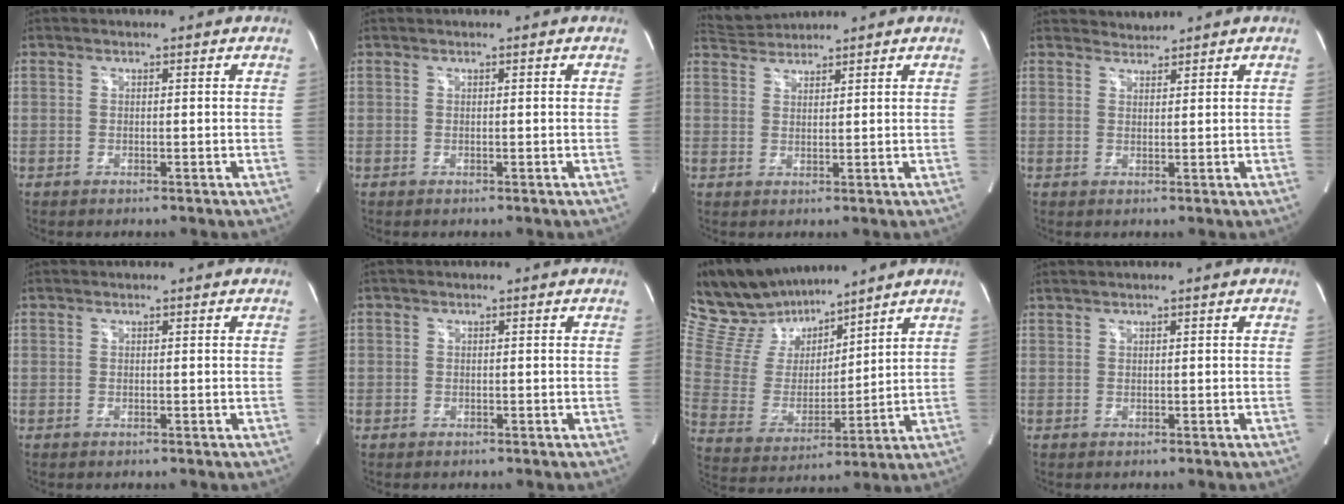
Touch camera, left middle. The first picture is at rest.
{"total": 0.0}
{"total": 3.3, "force": [3.3, 0.4, -0.6], "torque": [-0.001, 0.014, 0.065]}
{"total": 1.8, "force": [1.7, 0.0, -0.7], "torque": [0.000, 0.005, 0.033]}
{"total": 0.0}
{"total": 0.7, "force": [-0.2, 0.6, 0.0], "torque": [0.002, 0.003, -0.007]}
{"total": 14.9, "force": [13.3, 4.5, 4.8], "torque": [-0.112, 0.015, 0.263]}
{"total": 1.3, "force": [1.1, -0.1, 0.6], "torque": [-0.015, 0.012, 0.027]}